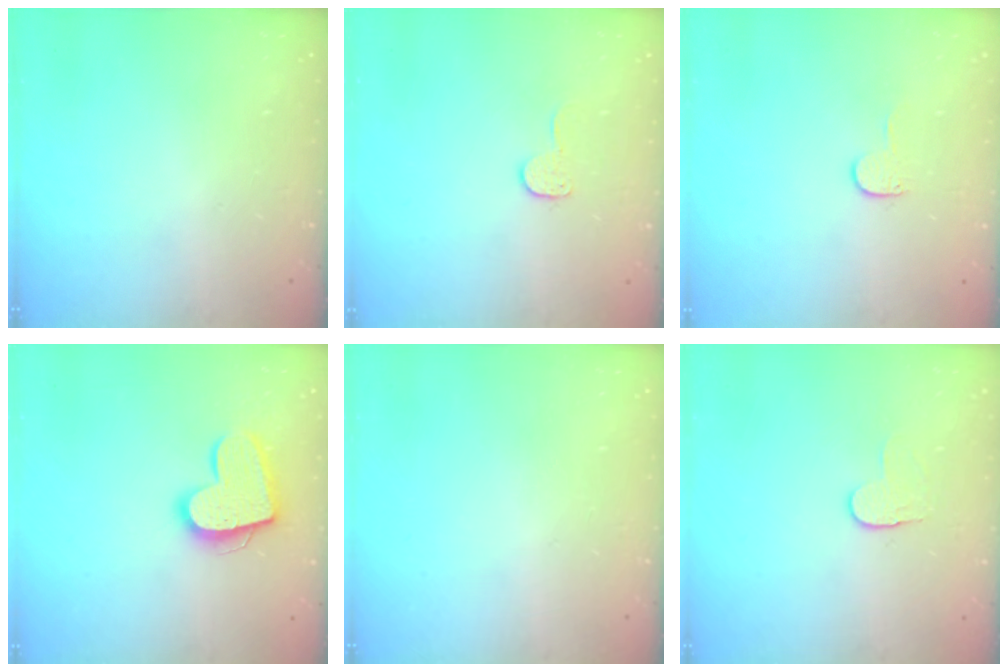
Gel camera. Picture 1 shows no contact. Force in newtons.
{"total": 6.4, "press": 6.4, "slide": 0.4}
{"total": 3.8, "press": 3.8, "slide": 0.4}
{"total": 14.9, "press": 14.9, "slide": 1.0}
{"total": 0.0}
{"total": 4.0, "press": 4.0, "slide": 0.5}